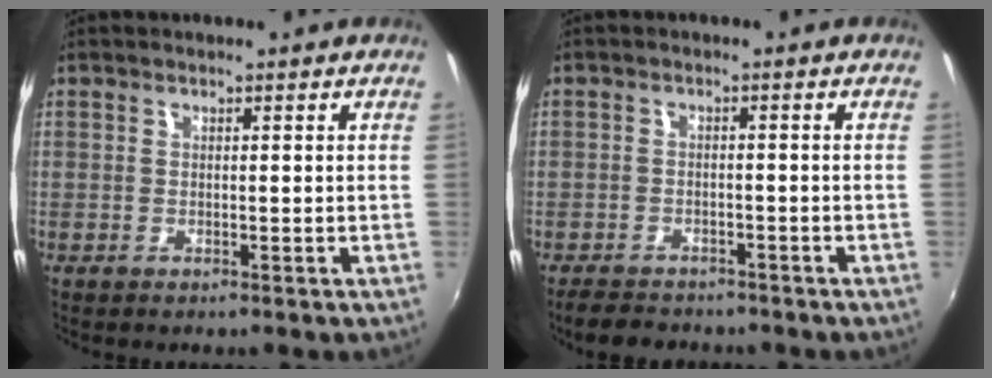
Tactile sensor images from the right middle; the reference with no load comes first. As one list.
[{"total": 5.7, "force": [-4.8, 2.7, 1.5], "torque": [-0.045, -0.001, -0.077]}]